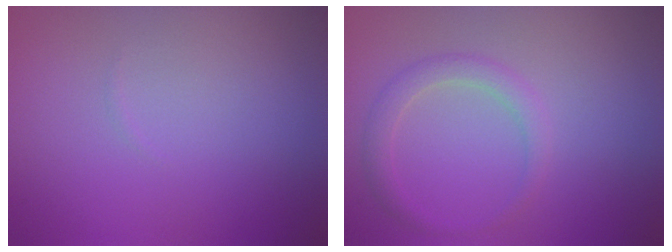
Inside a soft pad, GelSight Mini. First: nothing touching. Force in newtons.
{"total": 1.9, "press": 1.9, "slide": 0.1}